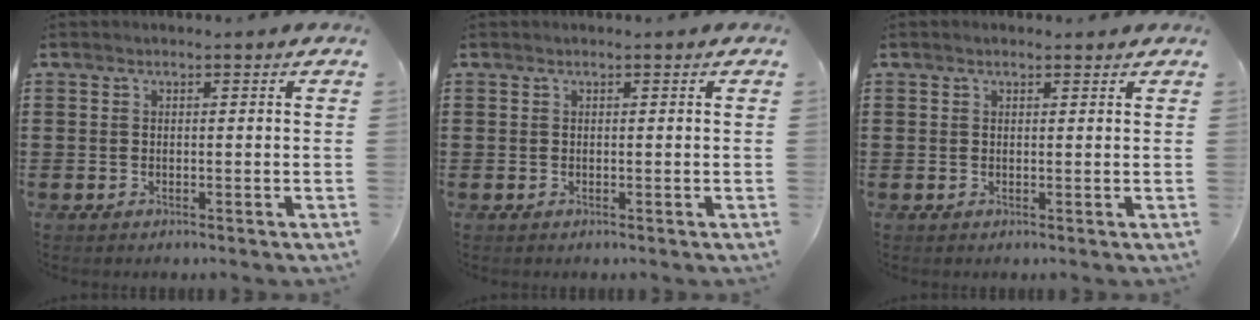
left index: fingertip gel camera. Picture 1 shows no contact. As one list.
[{"total": 0.0}, {"total": 0.8, "force": [0.6, 0.3, 0.3], "torque": [-0.007, 0.003, 0.012]}]